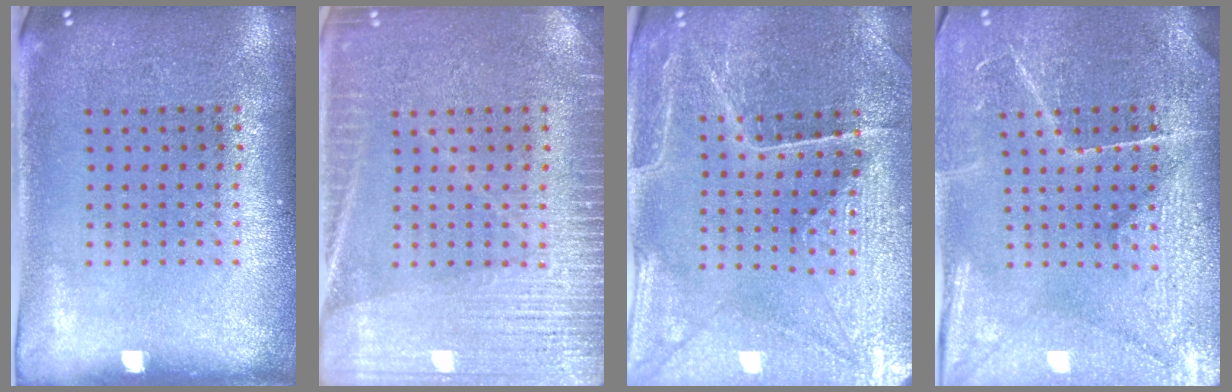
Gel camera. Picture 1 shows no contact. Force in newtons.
{"total": 4.4, "press": 4.4, "slide": 0.6}
{"total": 3.4, "press": 3.4, "slide": 0.4}
{"total": 3.8, "press": 3.7, "slide": 1.2}